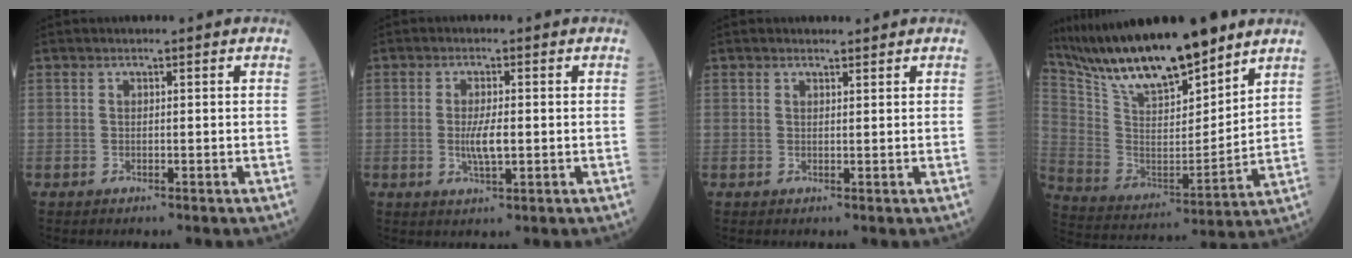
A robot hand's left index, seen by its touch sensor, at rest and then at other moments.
{"total": 3.8, "force": [-0.4, 0.8, 3.7], "torque": [-0.079, -0.005, -0.006]}
{"total": 0.8, "force": [0.8, 0.2, 0.0], "torque": [-0.009, -0.002, 0.012]}
{"total": 20.2, "force": [16.5, 3.5, 11.0], "torque": [-0.202, 0.003, 0.306]}